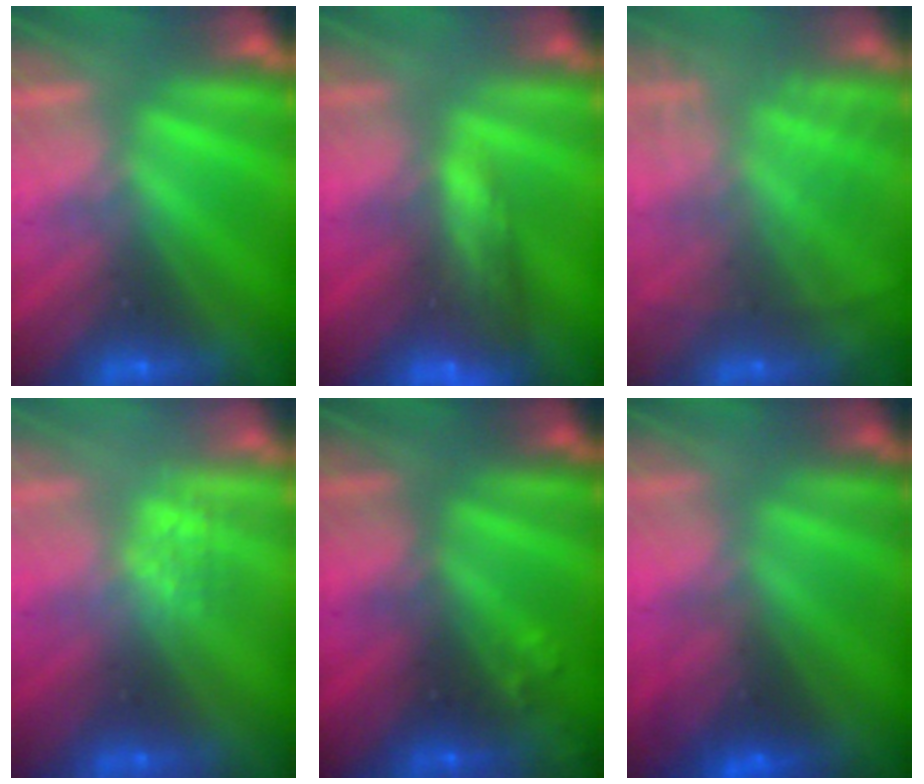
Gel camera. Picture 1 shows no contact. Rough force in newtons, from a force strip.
{"total": 8.5}
{"total": 7.2}
{"total": 2.6}
{"total": 7.9}
{"total": 2.8}